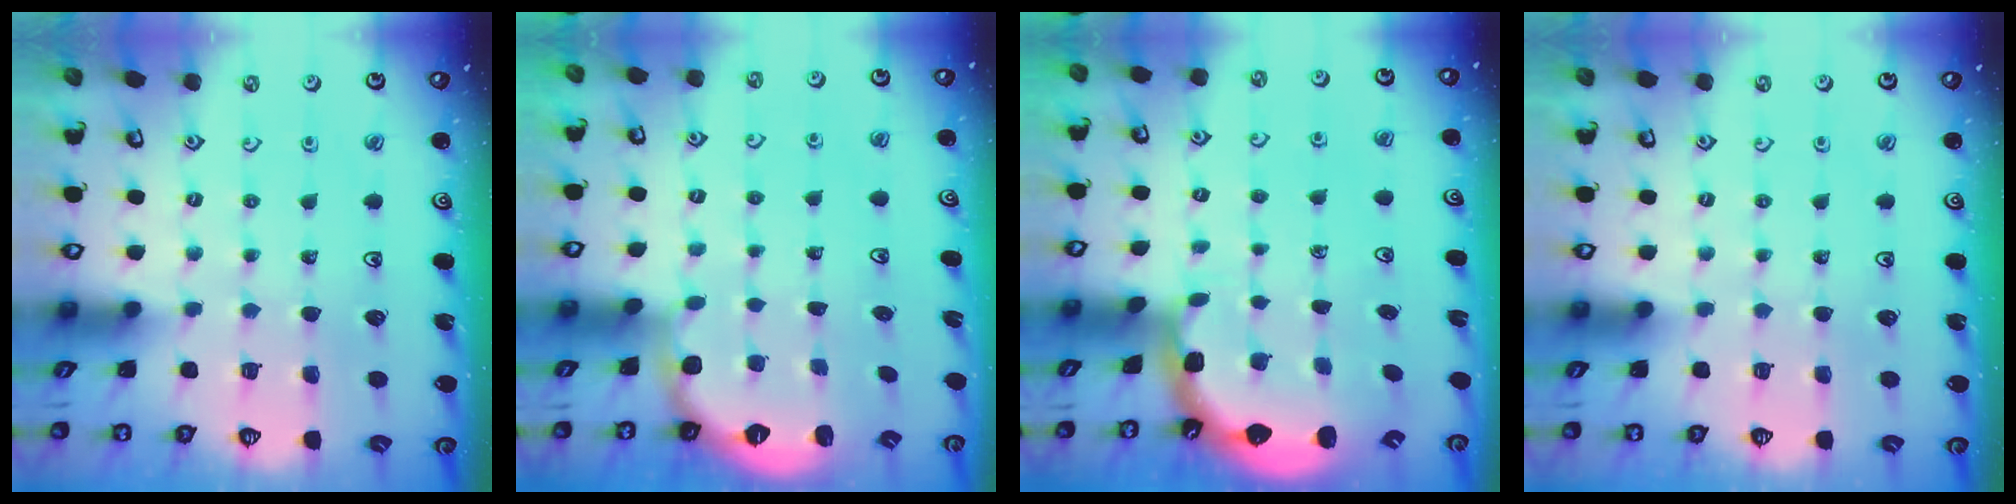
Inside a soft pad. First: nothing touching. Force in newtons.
{"total": 2.6, "press": 1.7, "slide": 1.9}
{"total": 2.5, "press": 1.6, "slide": 1.9}
{"total": 0.0}